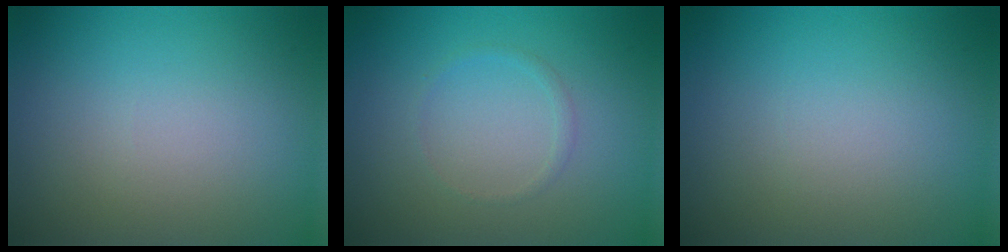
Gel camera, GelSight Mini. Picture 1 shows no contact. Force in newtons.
{"total": 0.7, "press": 0.7, "slide": 0.0}
{"total": 0.0}